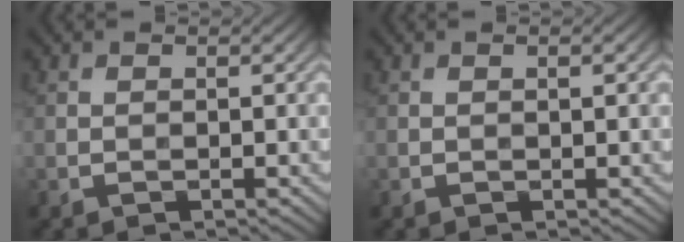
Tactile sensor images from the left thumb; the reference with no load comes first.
{"total": 1.0, "force": [0.2, 0.1, 0.9], "torque": [-0.016, 0.002, 0.003]}